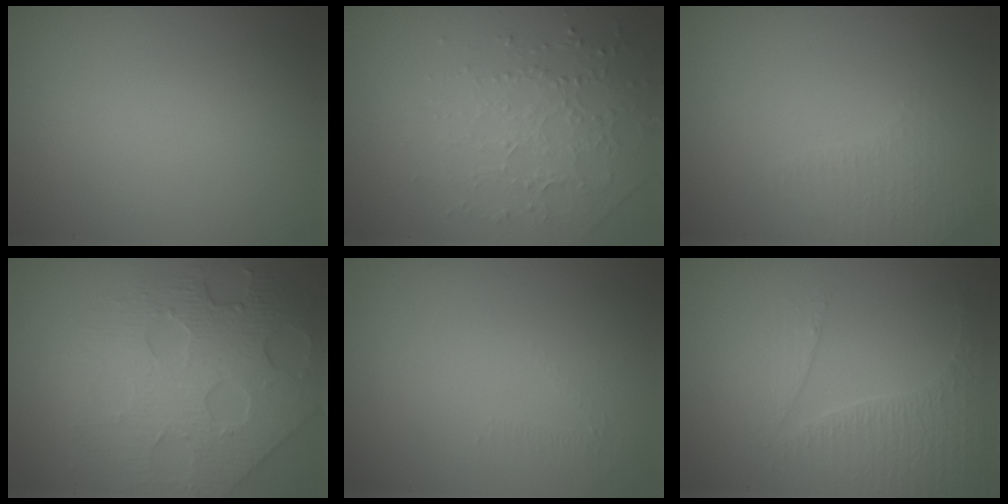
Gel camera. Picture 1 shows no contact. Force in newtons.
{"total": 2.1, "press": 1.9, "slide": 0.9}
{"total": 2.0, "press": 1.9, "slide": 0.5}
{"total": 7.3, "press": 5.7, "slide": 4.6}
{"total": 0.5, "press": 0.2, "slide": 0.5}
{"total": 3.6, "press": 2.8, "slide": 2.3}